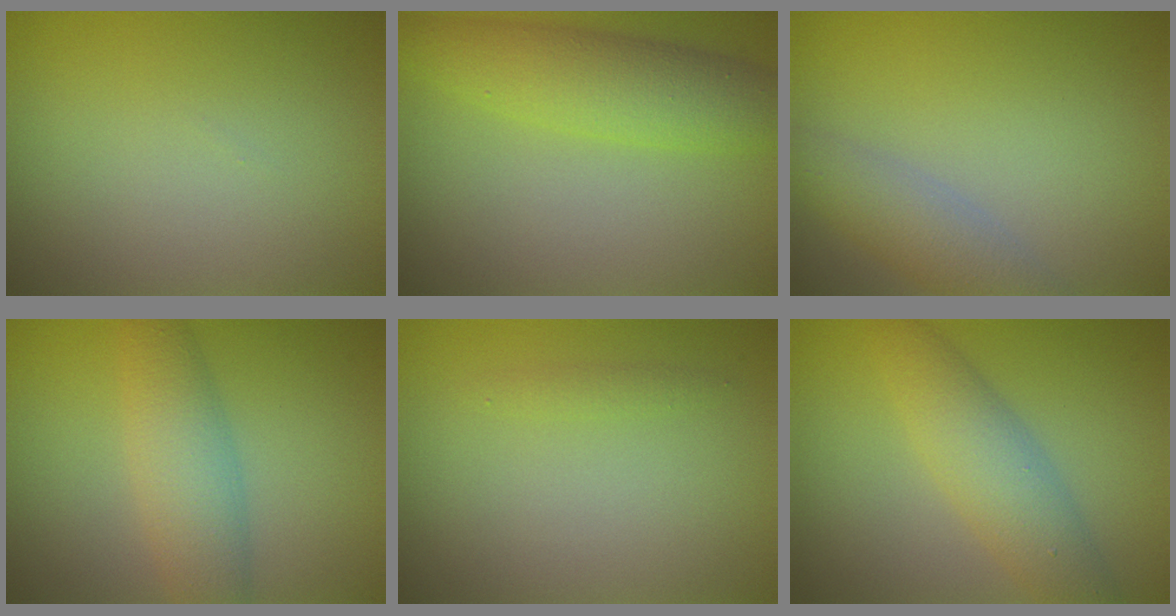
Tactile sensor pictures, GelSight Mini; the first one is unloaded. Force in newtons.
{"total": 5.1, "press": 5.1, "slide": 0.3}
{"total": 3.3, "press": 3.3, "slide": 0.1}
{"total": 4.4, "press": 4.4, "slide": 0.1}
{"total": 0.7, "press": 0.7, "slide": 0.0}
{"total": 4.5, "press": 4.5, "slide": 0.0}